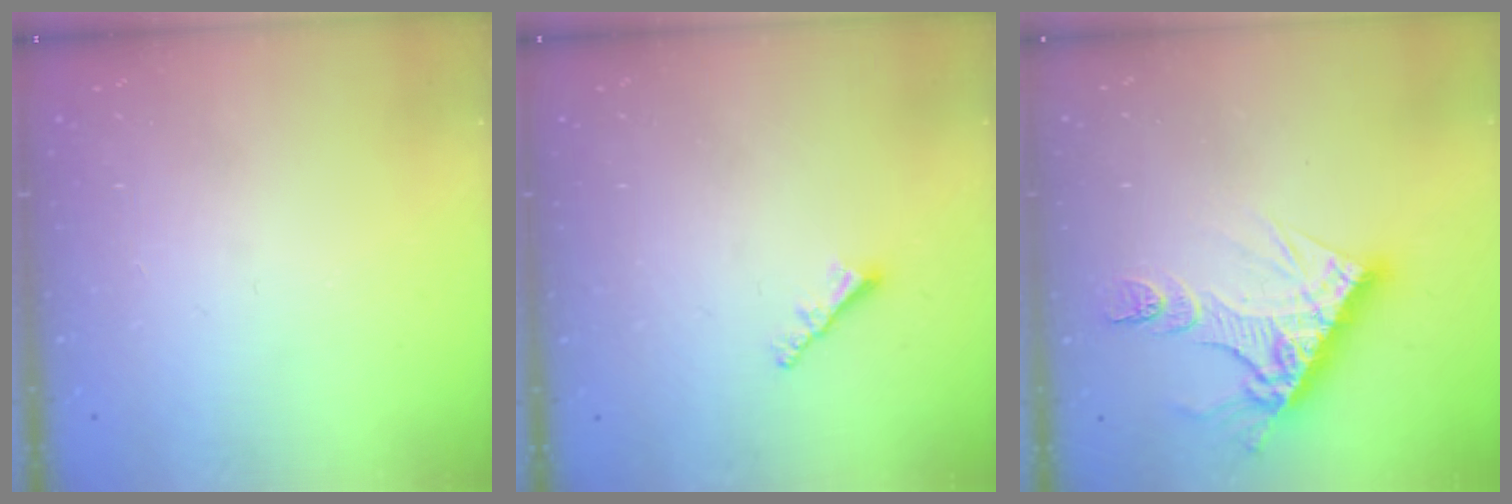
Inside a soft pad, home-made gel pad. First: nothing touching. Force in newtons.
{"total": 1.9, "press": 1.9, "slide": 0.5}
{"total": 13.5, "press": 13.4, "slide": 1.2}